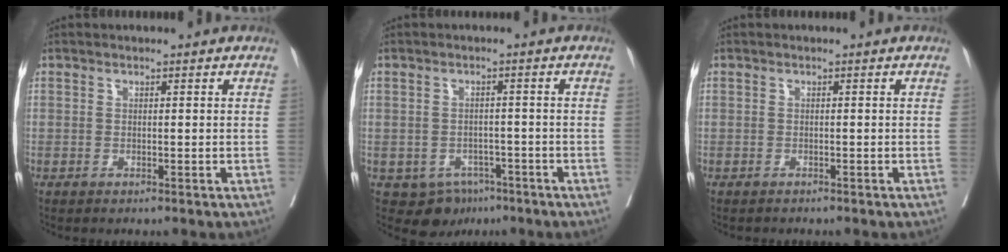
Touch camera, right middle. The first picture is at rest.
{"total": 5.1, "force": [-3.1, 3.8, 1.4], "torque": [-0.009, 0.007, -0.038]}
{"total": 0.9, "force": [-0.8, 0.3, 0.0], "torque": [-0.006, 0.000, -0.015]}